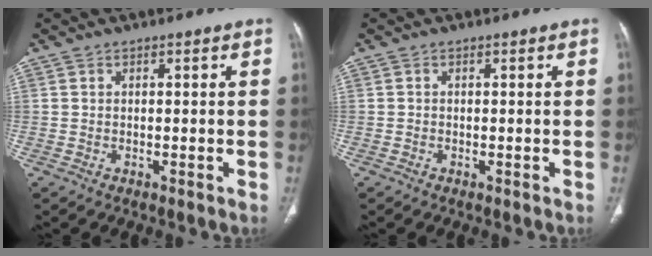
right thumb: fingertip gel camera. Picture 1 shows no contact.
{"total": 0.0}